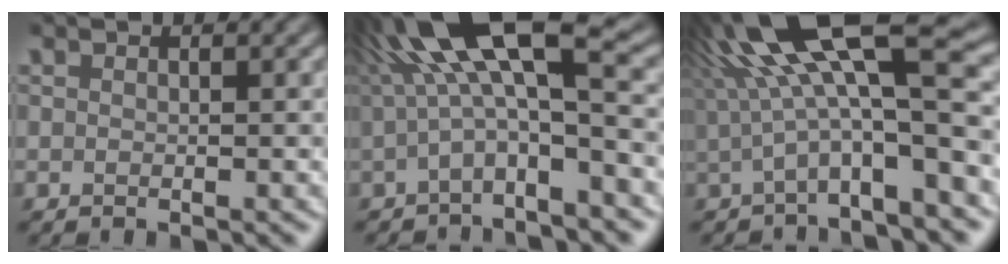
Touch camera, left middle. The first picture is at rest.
{"total": 10.4, "force": [0.5, 2.6, 10.1], "torque": [-0.178, 0.031, -0.006]}
{"total": 10.9, "force": [2.4, 3.0, 10.2], "torque": [-0.166, 0.013, 0.038]}